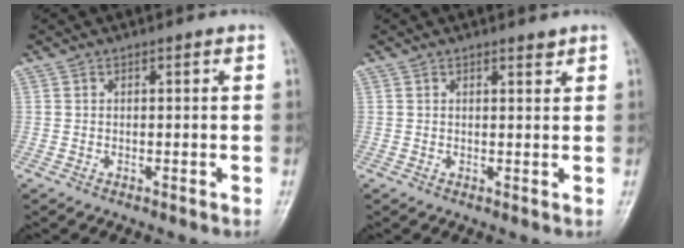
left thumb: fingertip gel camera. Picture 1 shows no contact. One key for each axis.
{"total": 1.5, "fx": 1.2, "fy": 0.5, "fz": 0.8, "tx": -0.006, "ty": -0.008, "tz": 0.016}